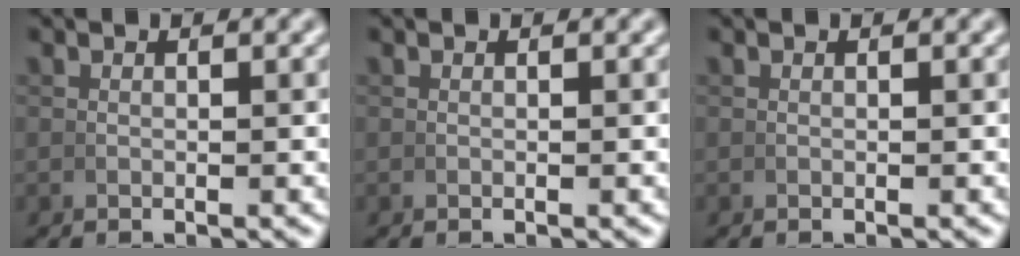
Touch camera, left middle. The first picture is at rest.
{"total": 0.0}
{"total": 0.0}